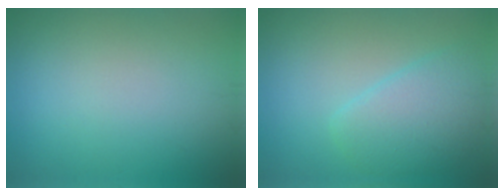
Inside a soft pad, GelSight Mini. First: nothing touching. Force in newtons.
{"total": 4.2, "press": 4.2, "slide": 0.3}